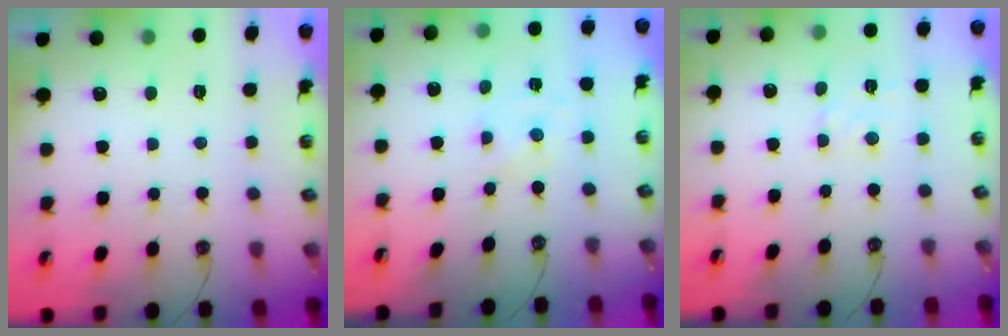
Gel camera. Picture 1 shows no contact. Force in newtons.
{"total": 0.0}
{"total": 3.6, "press": 3.5, "slide": 0.5}